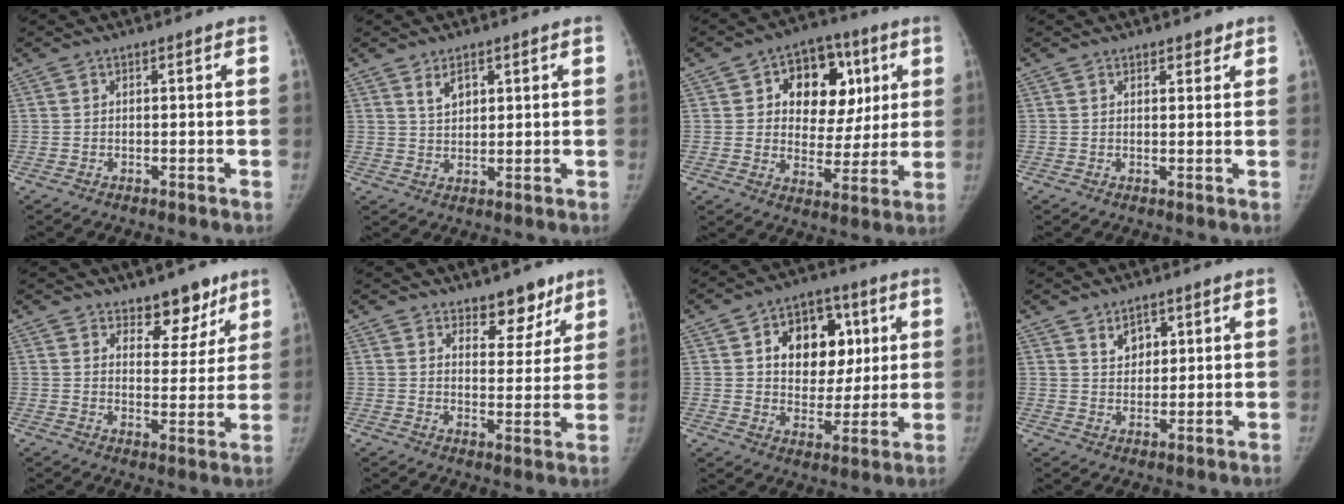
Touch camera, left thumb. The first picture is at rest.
{"total": 3.6, "force": [2.1, 2.0, 2.2], "torque": [-0.028, -0.014, 0.043]}
{"total": 16.4, "force": [4.9, 11.6, 10.6], "torque": [-0.090, 0.004, 0.077]}
{"total": 1.8, "force": [1.4, 1.0, 0.6], "torque": [0.008, -0.009, 0.017]}
{"total": 8.3, "force": [6.1, 4.5, 3.4], "torque": [0.002, -0.039, 0.089]}
{"total": 7.6, "force": [5.6, 4.0, 3.2], "torque": [0.000, -0.037, 0.082]}
{"total": 15.2, "force": [4.3, 11.0, 9.5], "torque": [-0.081, -0.003, 0.069]}
{"total": 4.3, "force": [2.3, 3.0, 2.1], "torque": [-0.010, -0.018, 0.044]}